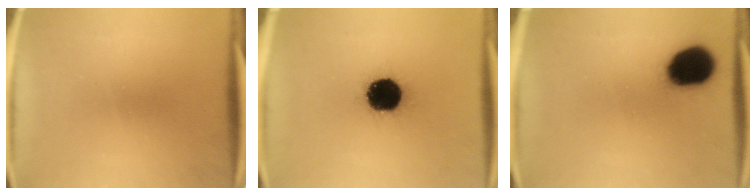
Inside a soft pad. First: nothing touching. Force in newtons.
{"total": 18.7}
{"total": 13.8}